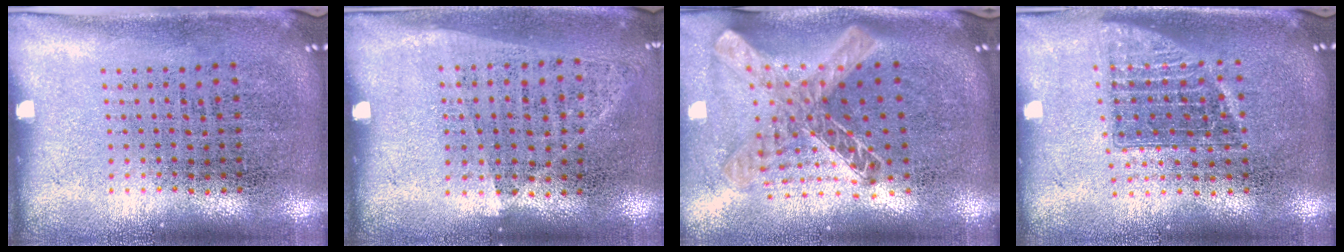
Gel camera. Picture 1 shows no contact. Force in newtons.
{"total": 1.0, "press": 0.9, "slide": 0.4}
{"total": 1.8, "press": 1.5, "slide": 0.9}
{"total": 1.4, "press": 1.1, "slide": 0.8}